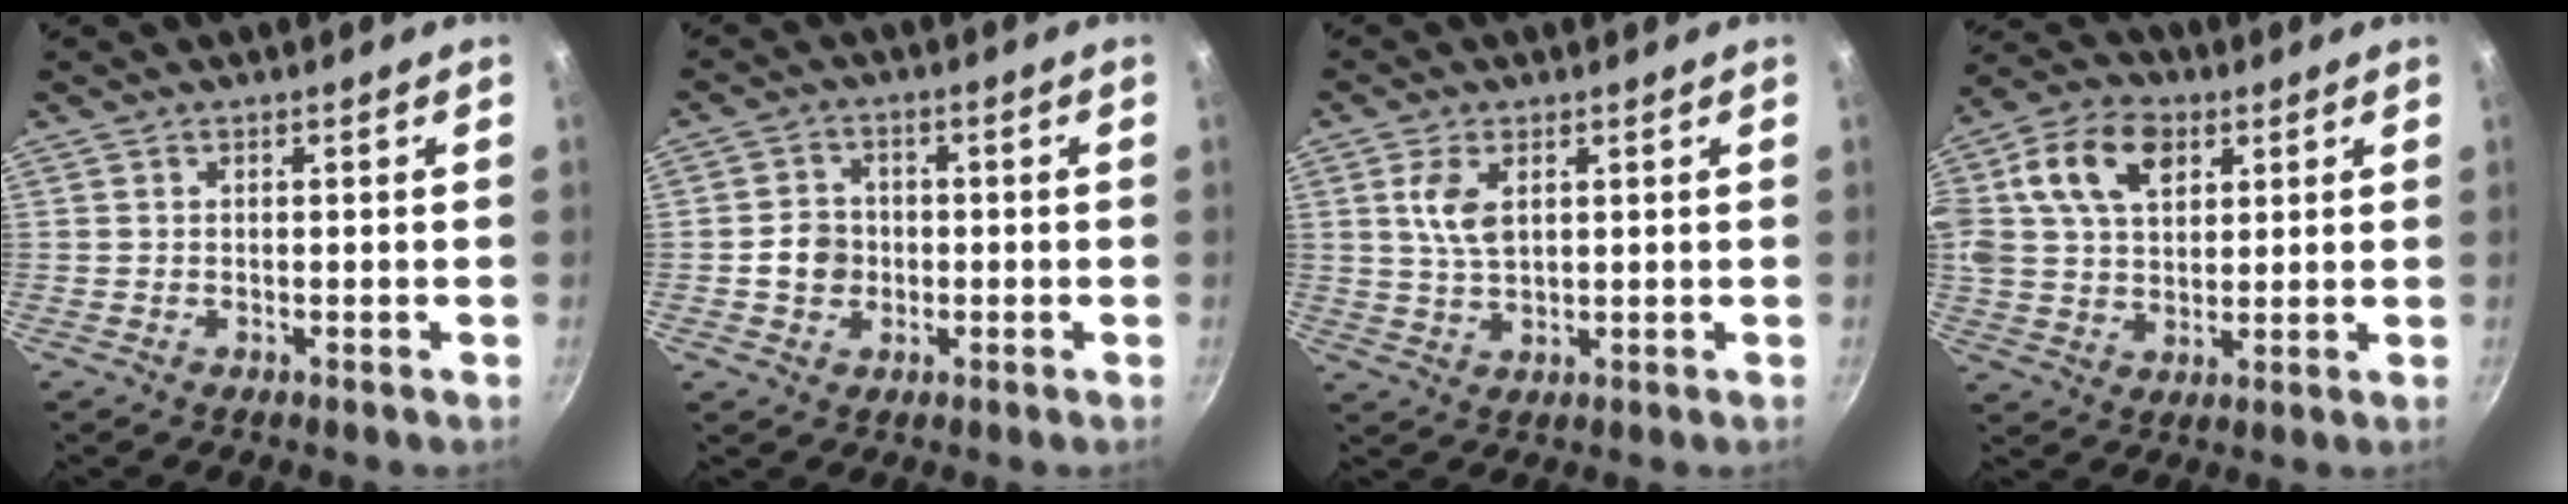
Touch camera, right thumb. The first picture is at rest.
{"total": 5.3, "force": [-0.8, 4.7, 2.4], "torque": [-0.015, 0.013, -0.018]}
{"total": 5.8, "force": [1.8, 3.1, 4.5], "torque": [-0.085, -0.008, 0.037]}
{"total": 17.7, "force": [6.3, 12.0, 11.4], "torque": [-0.216, 0.014, 0.105]}